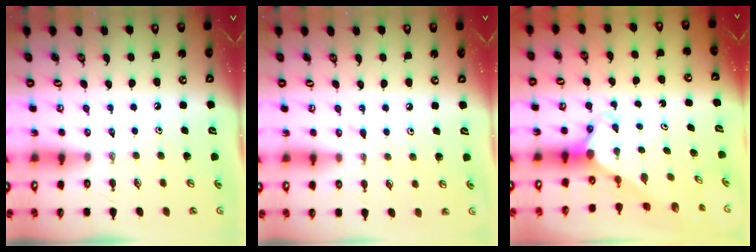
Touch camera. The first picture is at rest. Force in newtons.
{"total": 2.5, "press": 2.5, "slide": 0.4}
{"total": 2.9, "press": 2.9, "slide": 0.2}